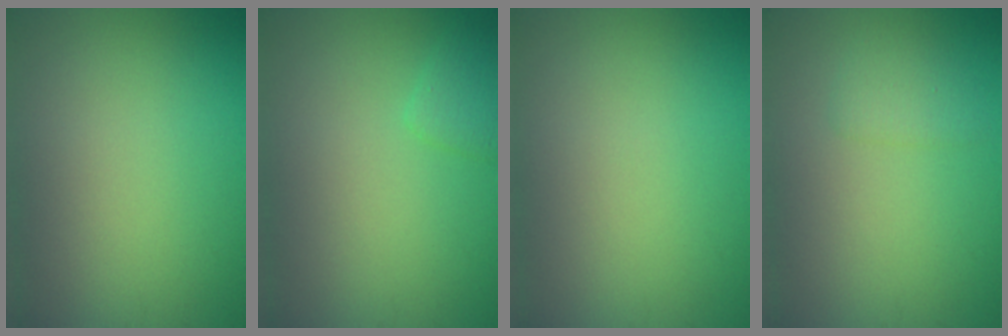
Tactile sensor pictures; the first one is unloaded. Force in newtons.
{"total": 1.4, "press": 1.4, "slide": 0.1}
{"total": 0.0}
{"total": 1.4, "press": 1.4, "slide": 0.1}